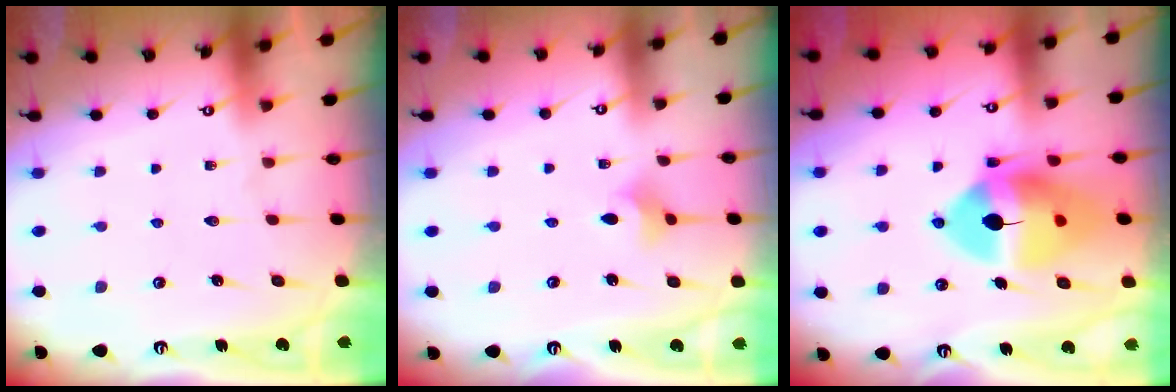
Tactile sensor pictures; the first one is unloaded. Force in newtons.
{"total": 4.6, "press": 4.5, "slide": 0.8}
{"total": 16.4, "press": 16.2, "slide": 2.3}